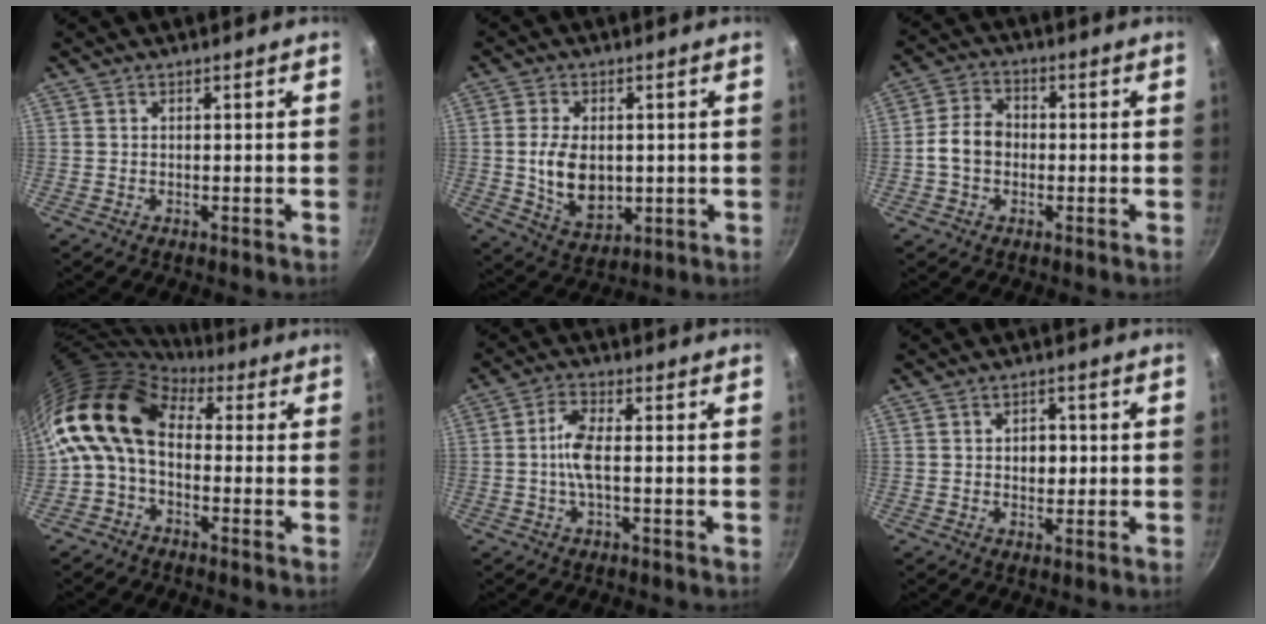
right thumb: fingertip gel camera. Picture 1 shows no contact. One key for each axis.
{"total": 10.2, "fx": 0.1, "fy": 6.7, "fz": 7.7, "tx": -0.127, "ty": -0.012, "tz": 0.013}
{"total": 6.7, "fx": -0.9, "fy": 5.3, "fz": 4.1, "tx": -0.054, "ty": 0.025, "tz": -0.026}
{"total": 13.1, "fx": 0.9, "fy": 8.9, "fz": 9.6, "tx": -0.170, "ty": 0.028, "tz": -0.008}
{"total": 5.4, "fx": -0.5, "fy": 1.6, "fz": 5.1, "tx": -0.116, "ty": 0.012, "tz": -0.018}
{"total": 3.7, "fx": 0.1, "fy": 2.8, "fz": 2.5, "tx": -0.017, "ty": 0.002, "tz": 0.001}